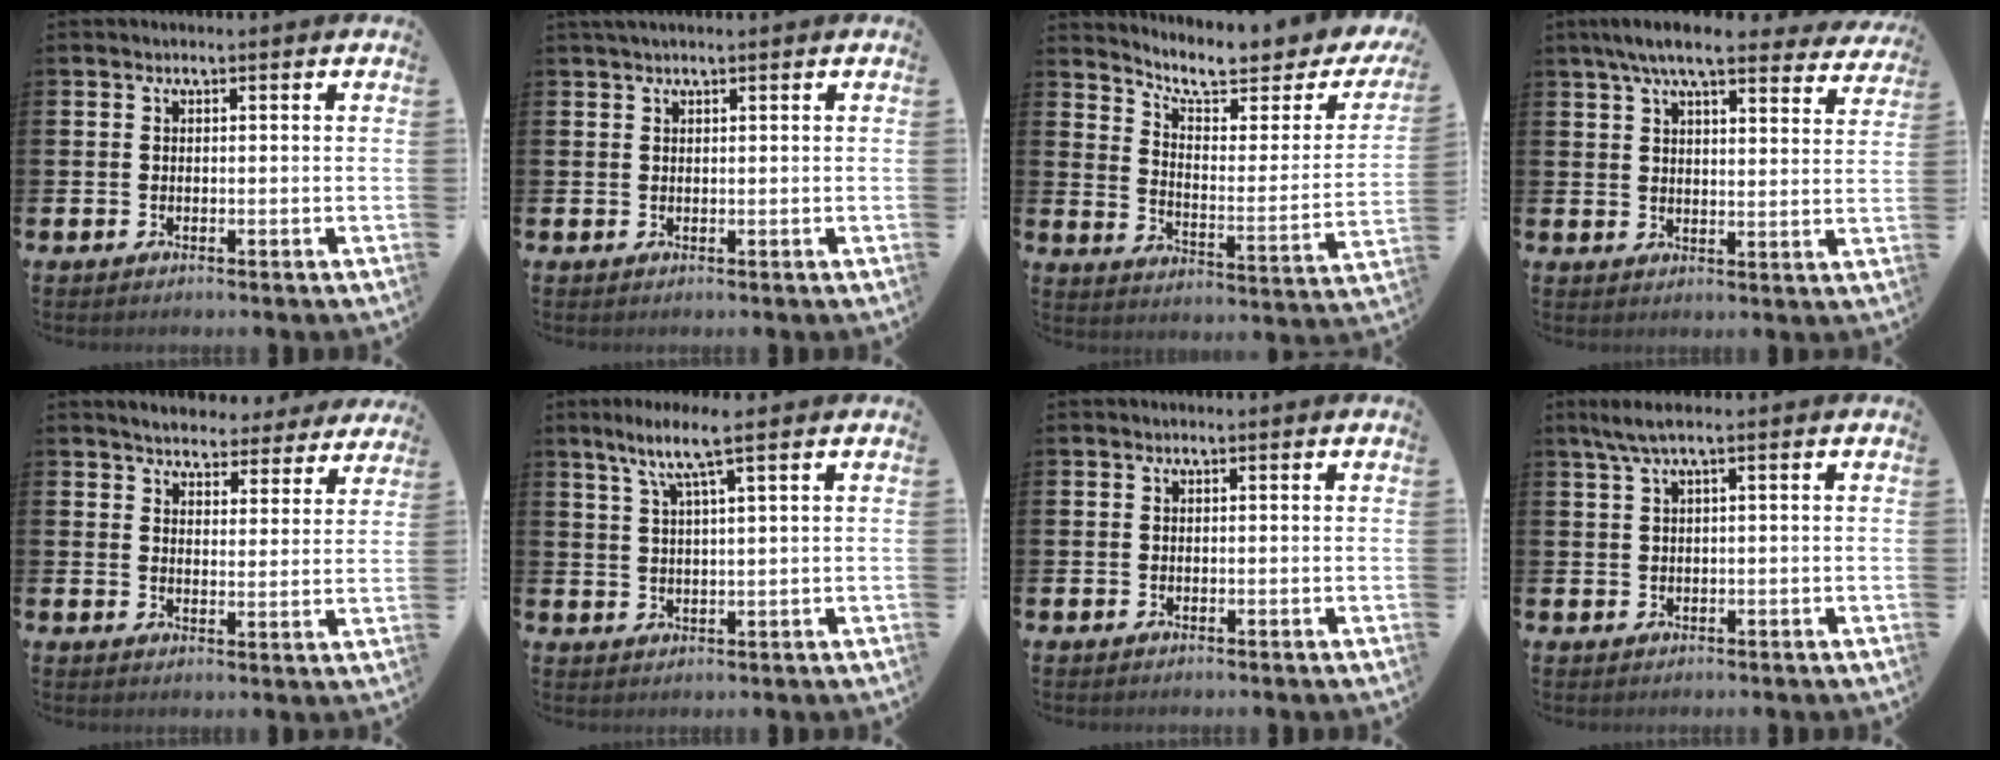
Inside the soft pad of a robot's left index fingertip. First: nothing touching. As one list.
[{"total": 1.2, "force": [1.0, 0.0, 0.6], "torque": [-0.008, 0.001, 0.017]}, {"total": 8.0, "force": [6.8, 2.0, 3.7], "torque": [-0.086, -0.048, 0.112]}, {"total": 7.7, "force": [6.8, 1.3, 3.4], "torque": [-0.073, -0.025, 0.119]}, {"total": 4.7, "force": [4.6, 0.9, 0.2], "torque": [-0.019, -0.029, 0.079]}, {"total": 6.3, "force": [4.3, 0.4, 4.6], "torque": [-0.093, -0.006, 0.071]}, {"total": 0.0}, {"total": 2.6, "force": [1.3, 0.1, 2.3], "torque": [-0.049, 0.004, 0.023]}]